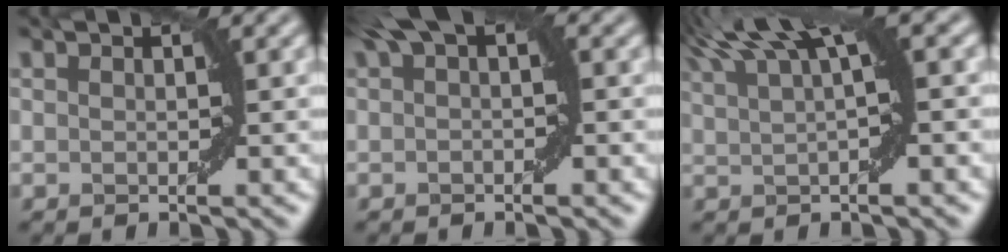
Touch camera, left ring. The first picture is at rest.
{"total": 2.9, "force": [1.1, 1.0, 2.5], "torque": [-0.033, 0.014, 0.011]}
{"total": 6.7, "force": [3.7, 1.6, 5.3], "torque": [-0.082, 0.025, 0.064]}